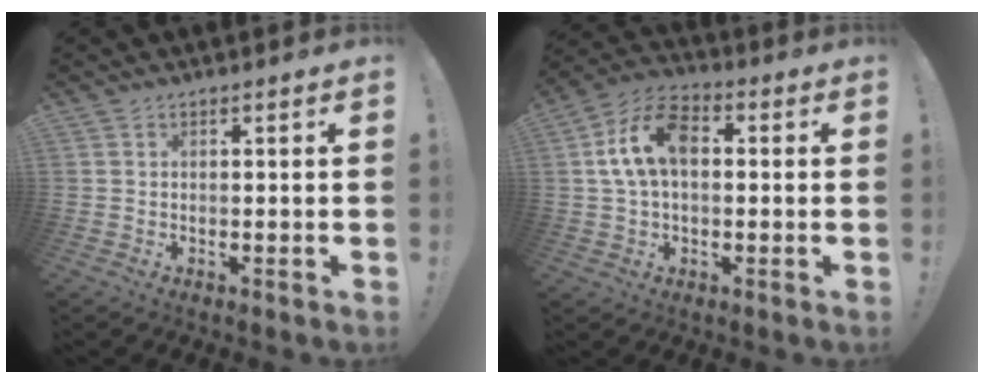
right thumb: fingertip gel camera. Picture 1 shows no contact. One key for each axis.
{"total": 13.0, "fx": 1.9, "fy": 8.2, "fz": 9.9, "tx": -0.189, "ty": 0.014, "tz": 0.039}